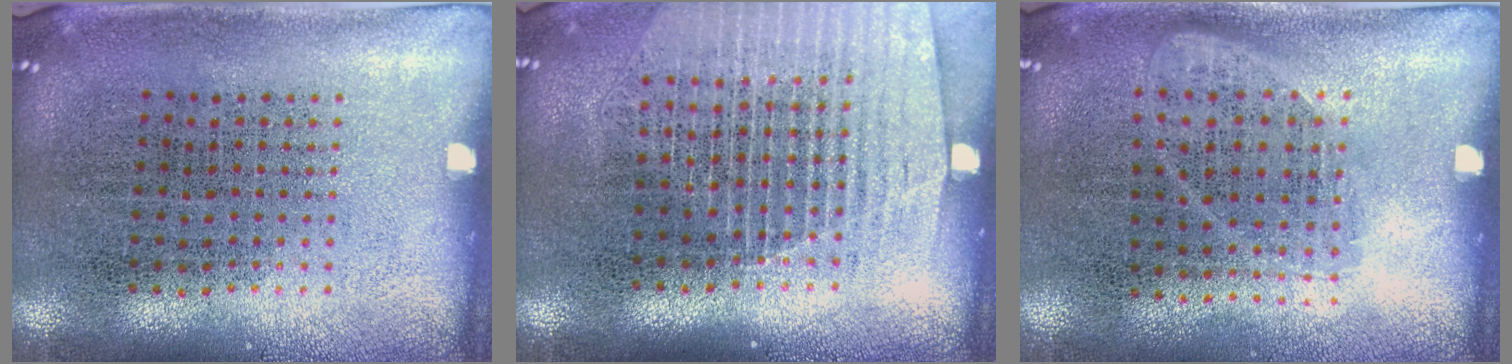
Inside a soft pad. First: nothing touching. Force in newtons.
{"total": 1.5, "press": 1.4, "slide": 0.6}
{"total": 1.1, "press": 0.9, "slide": 0.6}